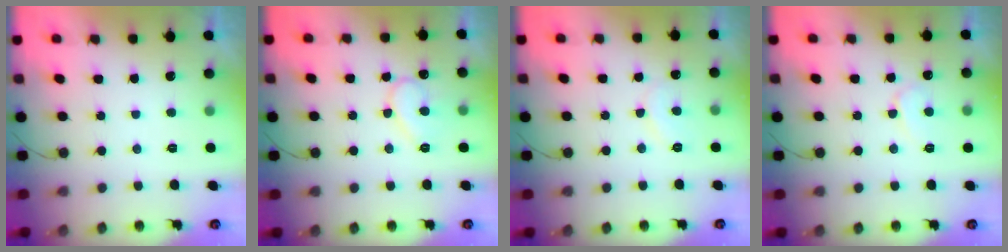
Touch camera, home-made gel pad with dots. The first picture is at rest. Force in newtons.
{"total": 9.3, "press": 9.3, "slide": 0.8}
{"total": 6.5, "press": 6.5, "slide": 0.7}
{"total": 6.1, "press": 6.1, "slide": 0.6}